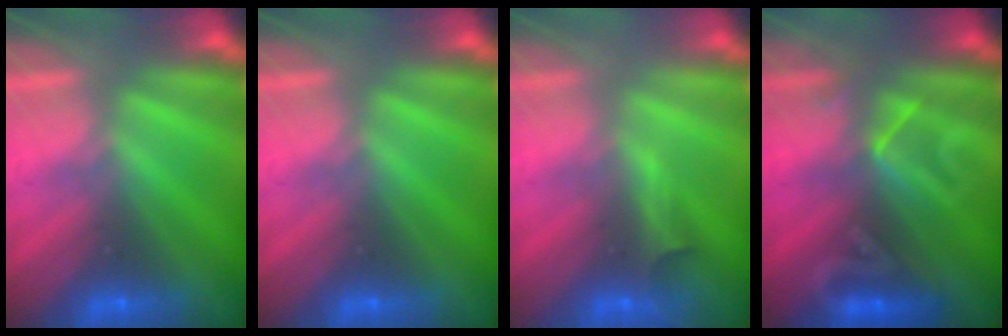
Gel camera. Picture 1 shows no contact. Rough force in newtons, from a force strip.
{"total": 0.0}
{"total": 2.8}
{"total": 2.6}